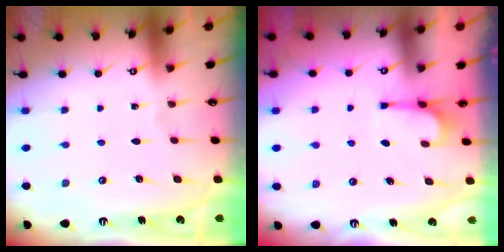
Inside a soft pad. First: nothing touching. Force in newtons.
{"total": 0.8, "press": 0.5, "slide": 0.7}